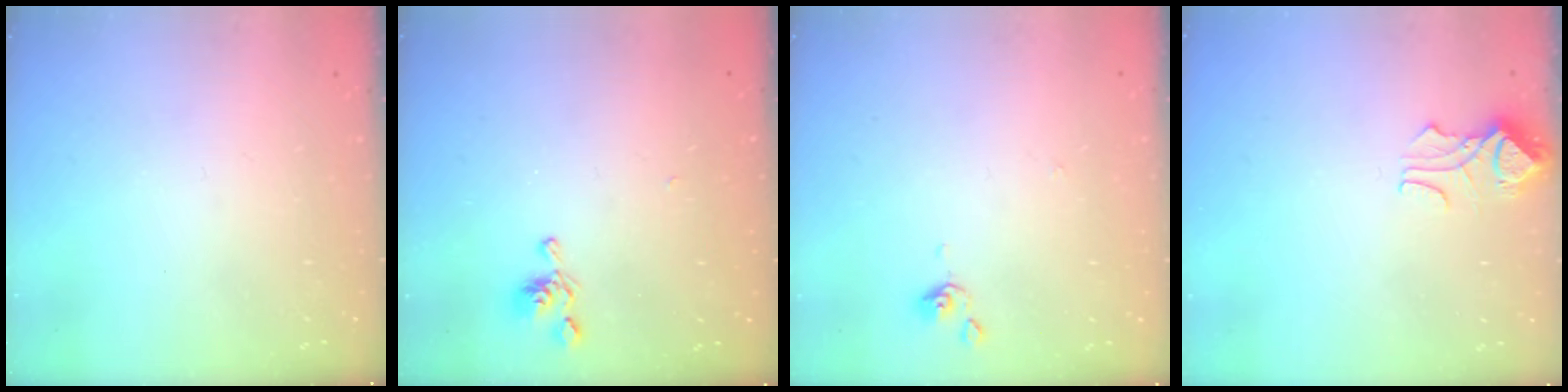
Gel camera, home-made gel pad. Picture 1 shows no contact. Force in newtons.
{"total": 6.5, "press": 6.5, "slide": 0.4}
{"total": 0.0}
{"total": 2.4, "press": 2.3, "slide": 0.7}